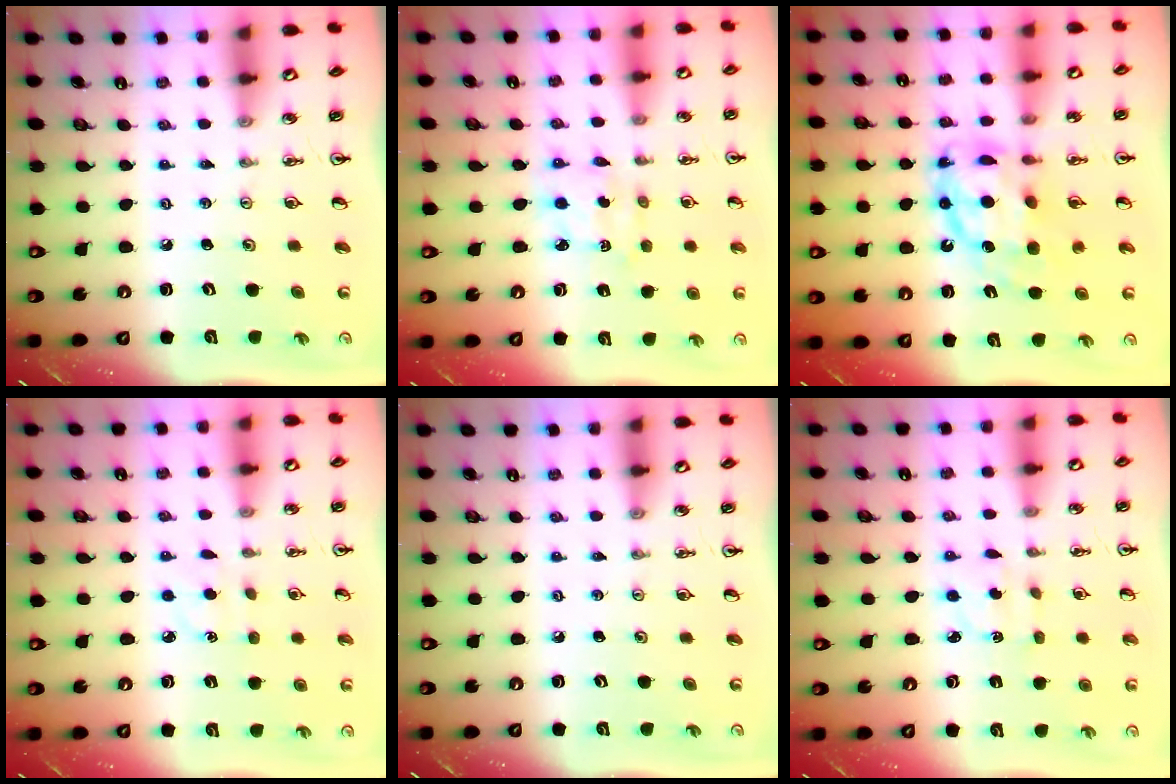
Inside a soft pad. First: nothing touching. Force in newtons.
{"total": 2.9, "press": 2.9, "slide": 0.2}
{"total": 12.3, "press": 12.3, "slide": 1.1}
{"total": 3.5, "press": 3.5, "slide": 0.4}
{"total": 0.0}
{"total": 2.5, "press": 2.4, "slide": 0.5}